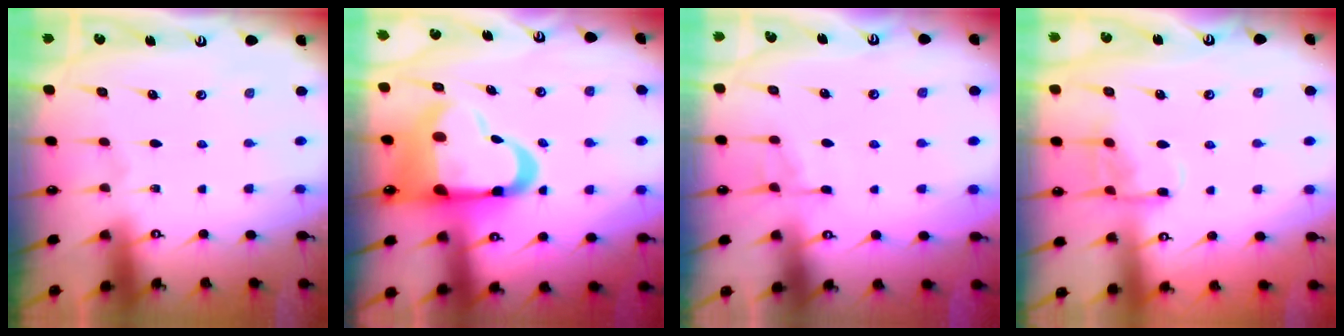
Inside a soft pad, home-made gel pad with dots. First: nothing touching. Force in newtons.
{"total": 18.0, "press": 17.5, "slide": 4.0}
{"total": 4.6, "press": 4.5, "slide": 0.5}
{"total": 9.1, "press": 9.1, "slide": 0.8}